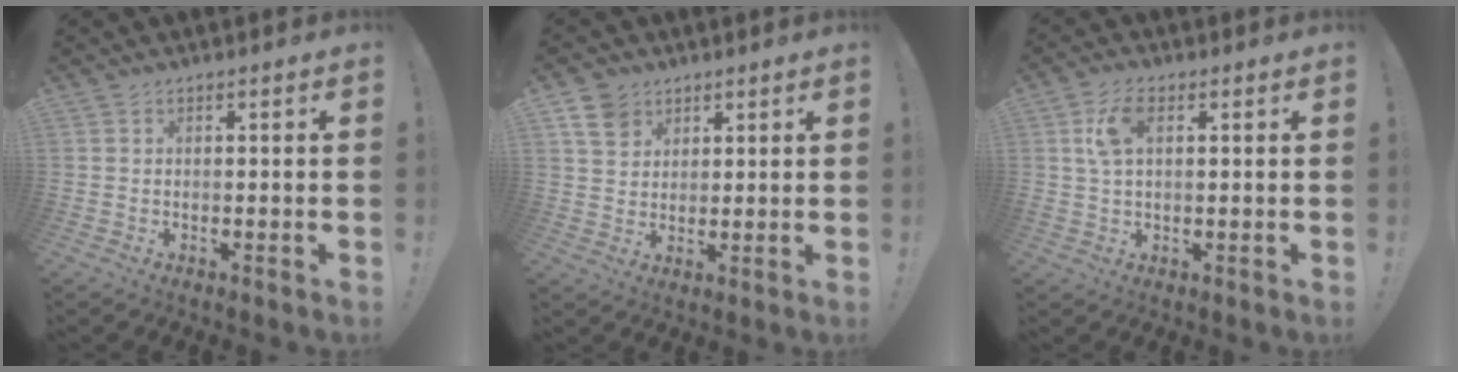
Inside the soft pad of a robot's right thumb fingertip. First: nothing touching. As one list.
[{"total": 7.6, "force": [4.5, 5.5, 2.6], "torque": [-0.042, -0.020, 0.089]}, {"total": 7.4, "force": [2.1, 3.9, 5.9], "torque": [-0.112, 0.005, 0.037]}]